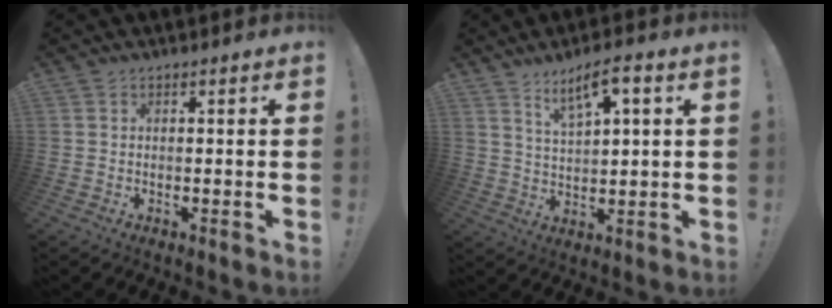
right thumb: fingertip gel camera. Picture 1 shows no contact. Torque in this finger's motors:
{"motor_torque": [0.02, 0.04, 0.24, 0.14, 0.11]}